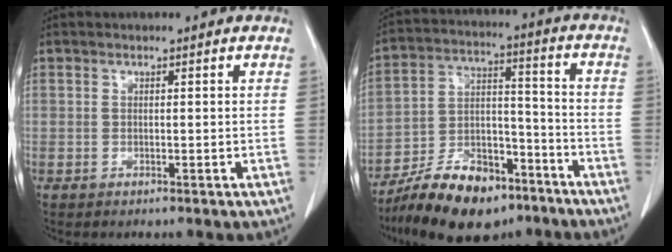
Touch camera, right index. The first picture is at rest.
{"total": 15.7, "force": [-11.5, 6.4, 8.6], "torque": [-0.146, 0.023, -0.192]}